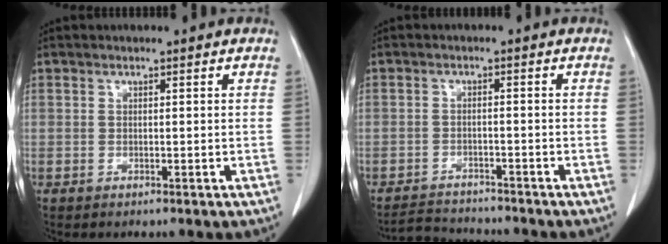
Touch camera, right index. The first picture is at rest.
{"total": 4.6, "force": [-4.6, 0.5, -0.1], "torque": [-0.001, -0.009, -0.079]}